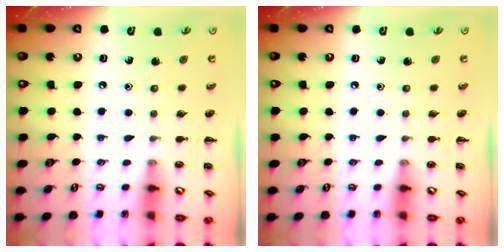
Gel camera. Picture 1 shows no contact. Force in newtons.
{"total": 0.0}